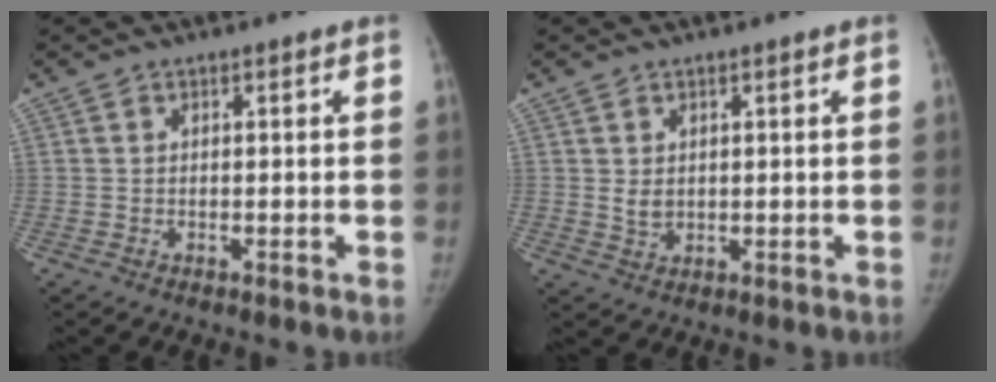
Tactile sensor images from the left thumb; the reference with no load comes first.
{"total": 2.4, "force": [0.6, 1.8, 1.4], "torque": [-0.019, -0.009, 0.018]}